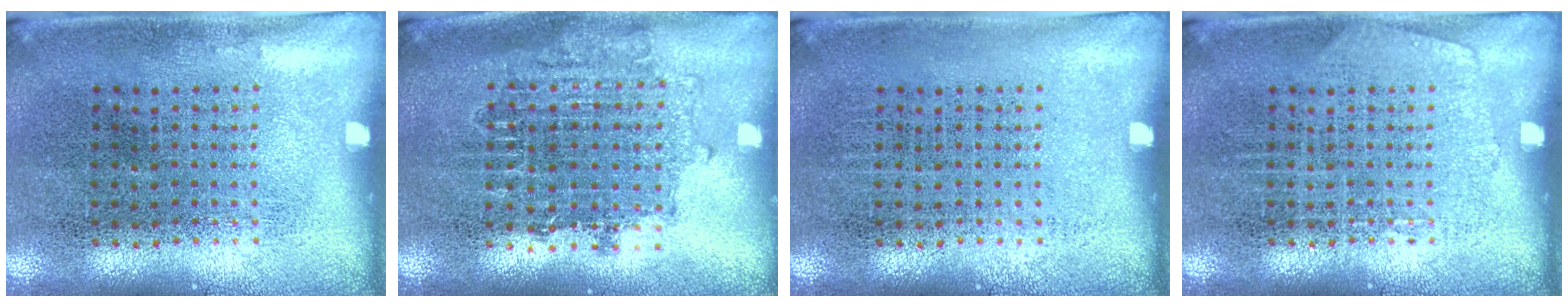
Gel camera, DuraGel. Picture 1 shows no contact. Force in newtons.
{"total": 1.6, "press": 1.3, "slide": 0.9}
{"total": 0.0}
{"total": 0.9, "press": 0.9, "slide": 0.0}